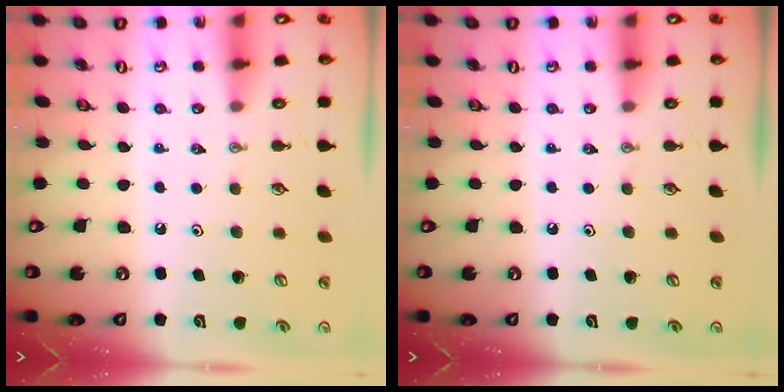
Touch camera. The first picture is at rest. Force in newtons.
{"total": 0.0}